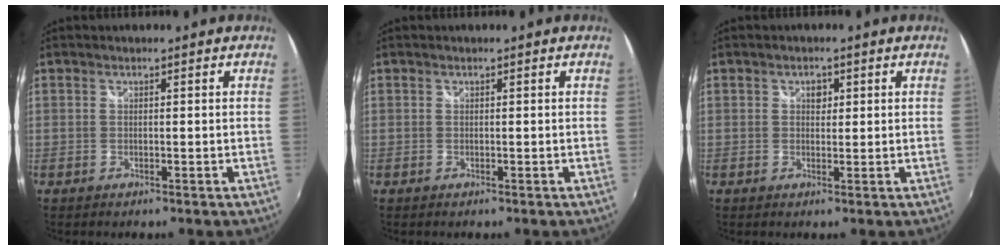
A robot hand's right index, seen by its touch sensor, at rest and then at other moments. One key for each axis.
{"total": 0.0}
{"total": 1.7, "fx": 0.5, "fy": 1.4, "fz": 0.8, "tx": -0.009, "ty": 0.005, "tz": 0.007}